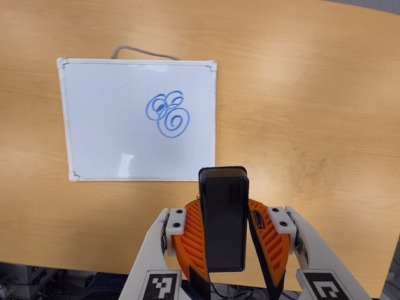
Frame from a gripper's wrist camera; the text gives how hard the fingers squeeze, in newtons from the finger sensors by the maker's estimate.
{"total": 6.2, "left": 5.9, "right": 6.4}